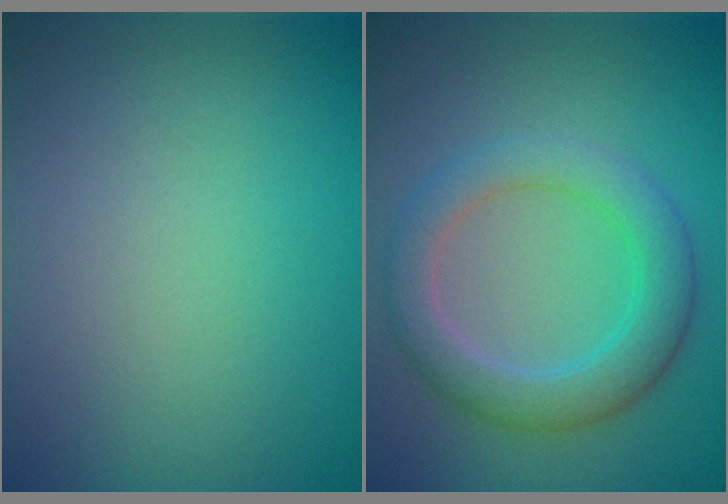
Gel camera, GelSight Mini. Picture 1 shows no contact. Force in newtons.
{"total": 4.5, "press": 4.5, "slide": 0.3}